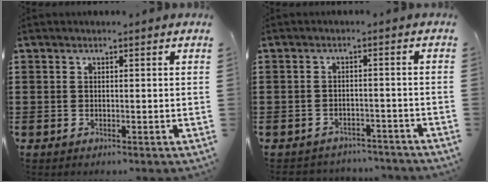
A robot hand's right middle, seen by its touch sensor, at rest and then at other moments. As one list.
[{"total": 2.7, "force": [-2.6, 0.4, -0.1], "torque": [-0.007, -0.003, -0.057]}]